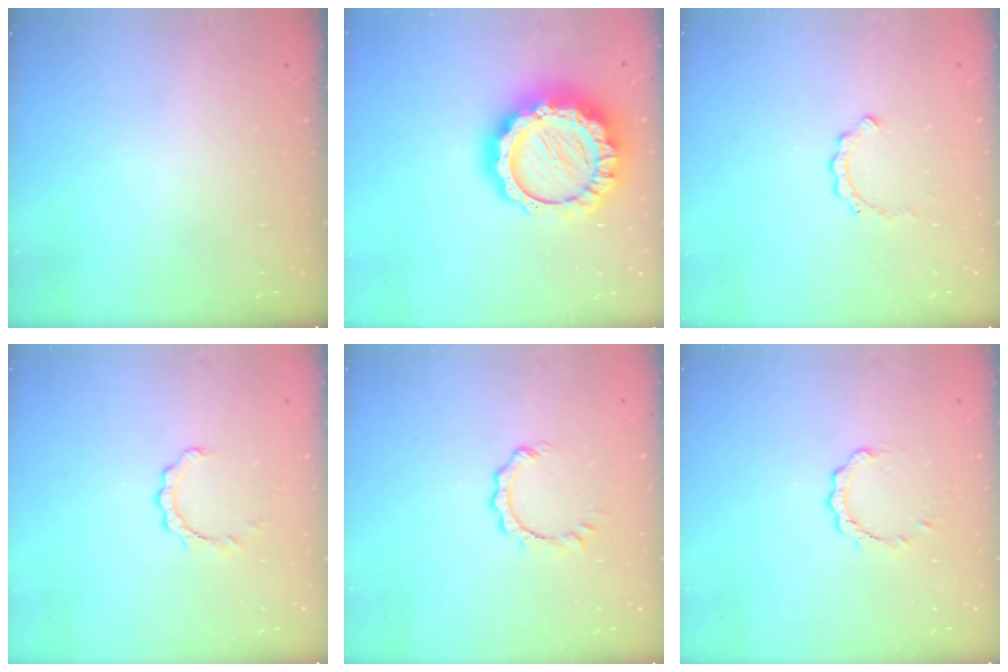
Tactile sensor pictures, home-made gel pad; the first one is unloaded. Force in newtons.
{"total": 20.7, "press": 20.7, "slide": 1.5}
{"total": 2.7, "press": 2.6, "slide": 0.3}
{"total": 3.8, "press": 3.7, "slide": 0.3}
{"total": 2.5, "press": 2.5, "slide": 0.2}
{"total": 2.8, "press": 2.8, "slide": 0.3}